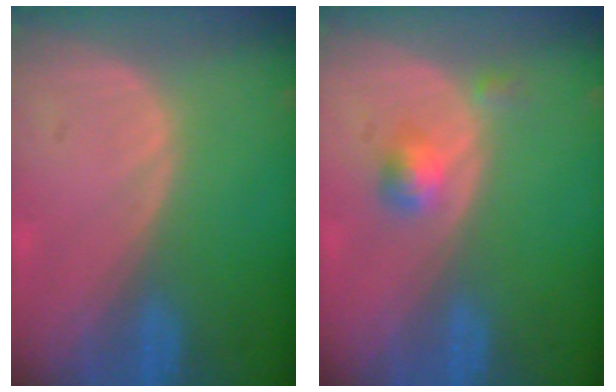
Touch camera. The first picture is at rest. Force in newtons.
{"total": 2.6, "press": 2.4, "slide": 1.1}